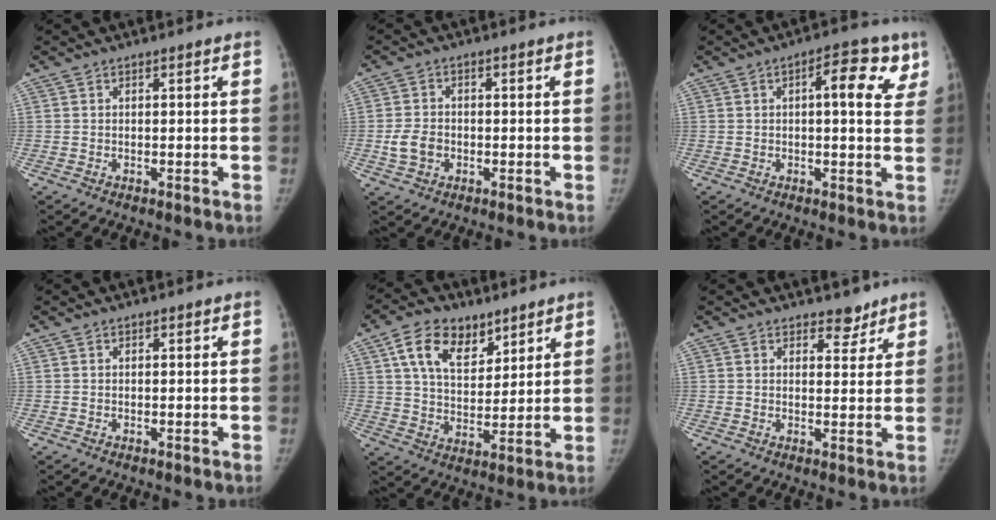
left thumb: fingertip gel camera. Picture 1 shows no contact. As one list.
[{"total": 4.9, "force": [-1.2, 3.8, 2.8], "torque": [-0.047, 0.007, -0.019]}, {"total": 9.1, "force": [3.3, 3.8, 7.6], "torque": [-0.071, 0.000, 0.035]}, {"total": 0.0}, {"total": 12.1, "force": [6.7, 7.3, 7.0], "torque": [-0.092, -0.030, 0.123]}, {"total": 3.5, "force": [2.8, 1.9, 0.8], "torque": [0.014, -0.020, 0.040]}]